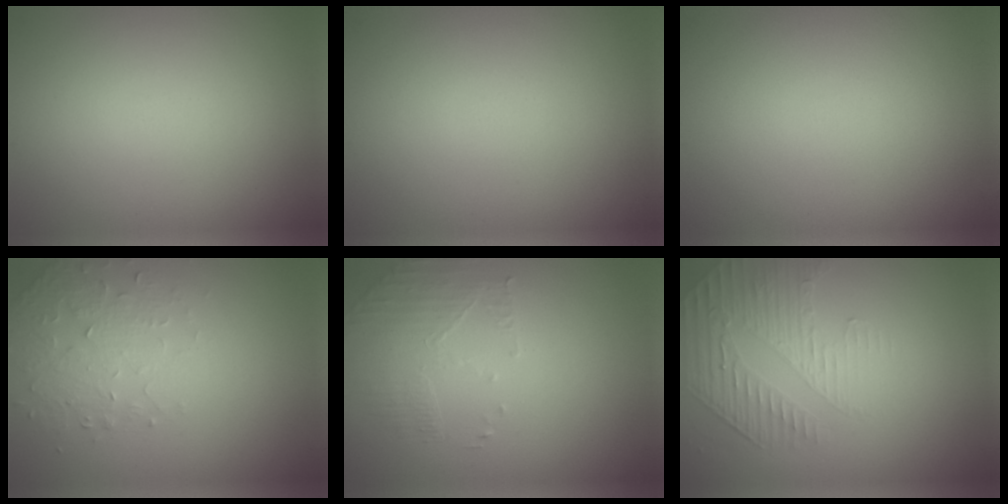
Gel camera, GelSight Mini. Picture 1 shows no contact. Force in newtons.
{"total": 0.0}
{"total": 0.0}
{"total": 1.9, "press": 1.5, "slide": 1.1}
{"total": 1.8, "press": 1.1, "slide": 1.4}
{"total": 2.2, "press": 1.7, "slide": 1.4}